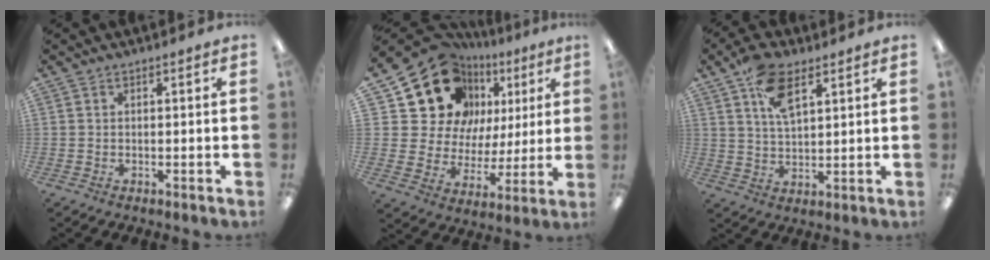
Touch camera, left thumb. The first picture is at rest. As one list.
[{"total": 20.6, "force": [10.6, 15.2, 8.8], "torque": [-0.167, -0.059, 0.207]}, {"total": 9.7, "force": [5.7, 4.6, 6.4], "torque": [-0.112, -0.017, 0.104]}]